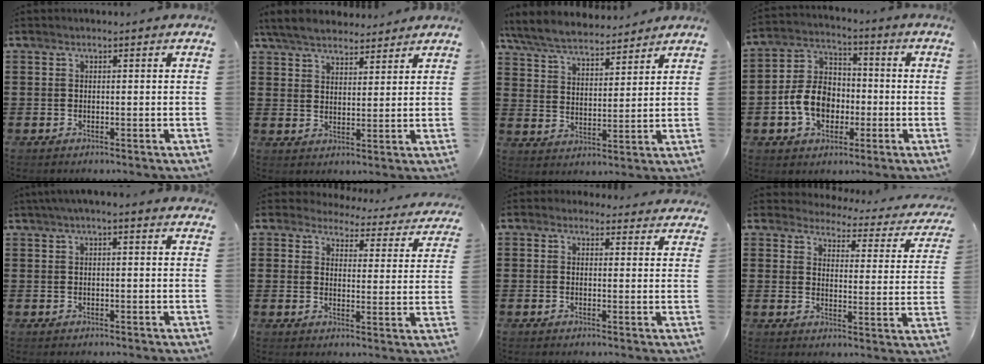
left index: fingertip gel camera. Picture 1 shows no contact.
{"total": 5.5, "force": [5.1, 1.6, 1.4], "torque": [-0.047, -0.008, 0.095]}
{"total": 6.7, "force": [6.3, 1.1, 1.9], "torque": [-0.065, -0.027, 0.113]}
{"total": 8.5, "force": [-2.3, 6.5, 5.0], "torque": [-0.130, 0.014, -0.048]}
{"total": 2.2, "force": [1.5, 0.2, 1.5], "torque": [-0.033, 0.004, 0.027]}
{"total": 3.9, "force": [3.8, 0.7, 0.5], "torque": [-0.025, -0.031, 0.061]}
{"total": 2.3, "force": [2.0, 1.1, 0.4], "torque": [-0.008, -0.003, 0.035]}
{"total": 3.1, "force": [3.0, 0.4, 0.7], "torque": [-0.035, -0.023, 0.045]}